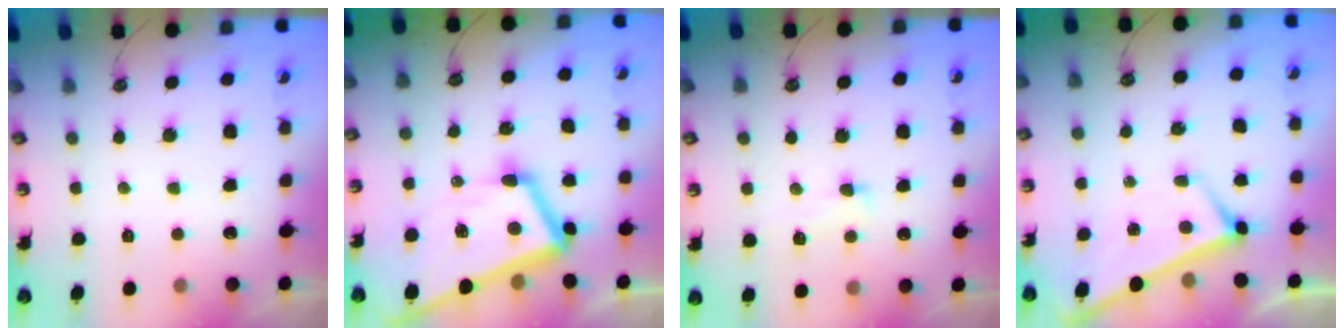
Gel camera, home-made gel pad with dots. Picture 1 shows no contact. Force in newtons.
{"total": 10.0, "press": 9.8, "slide": 1.9}
{"total": 1.4, "press": 1.1, "slide": 0.8}
{"total": 1.9, "press": 1.9, "slide": 0.2}